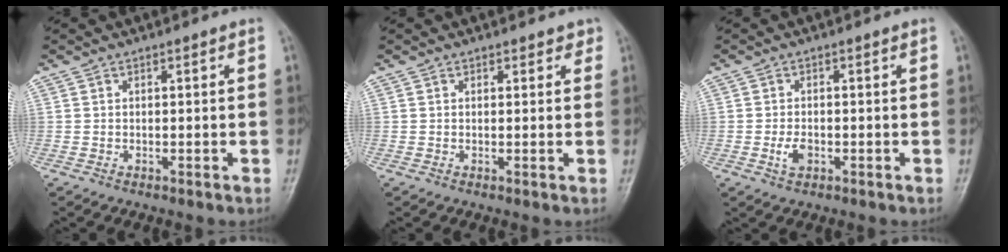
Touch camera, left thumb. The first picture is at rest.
{"total": 1.3, "force": [1.0, 0.8, 0.3], "torque": [0.013, -0.005, 0.006]}
{"total": 2.6, "force": [-0.8, 1.6, 1.9], "torque": [-0.035, 0.001, -0.014]}